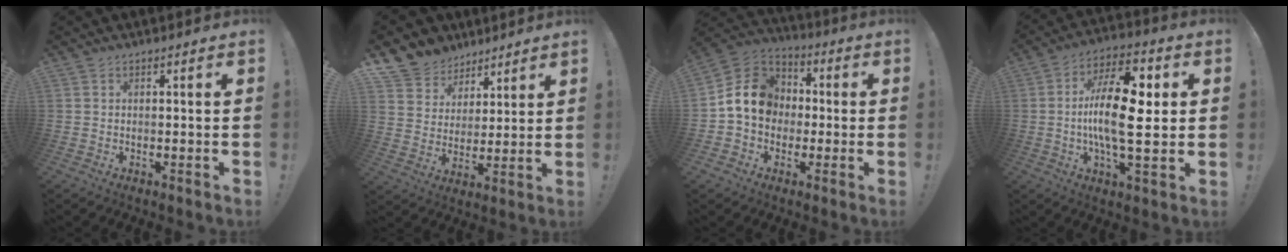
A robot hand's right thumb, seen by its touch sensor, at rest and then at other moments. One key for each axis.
{"total": 10.0, "fx": 6.8, "fy": 7.2, "fz": 1.4, "tx": -0.027, "ty": -0.057, "tz": 0.137}
{"total": 13.7, "fx": 0.5, "fy": 11.7, "fz": 7.0, "tx": -0.107, "ty": 0.012, "tz": 0.019}
{"total": 19.8, "fx": 0.1, "fy": 7.9, "fz": 18.2, "tx": -0.314, "ty": 0.002, "tz": -0.006}